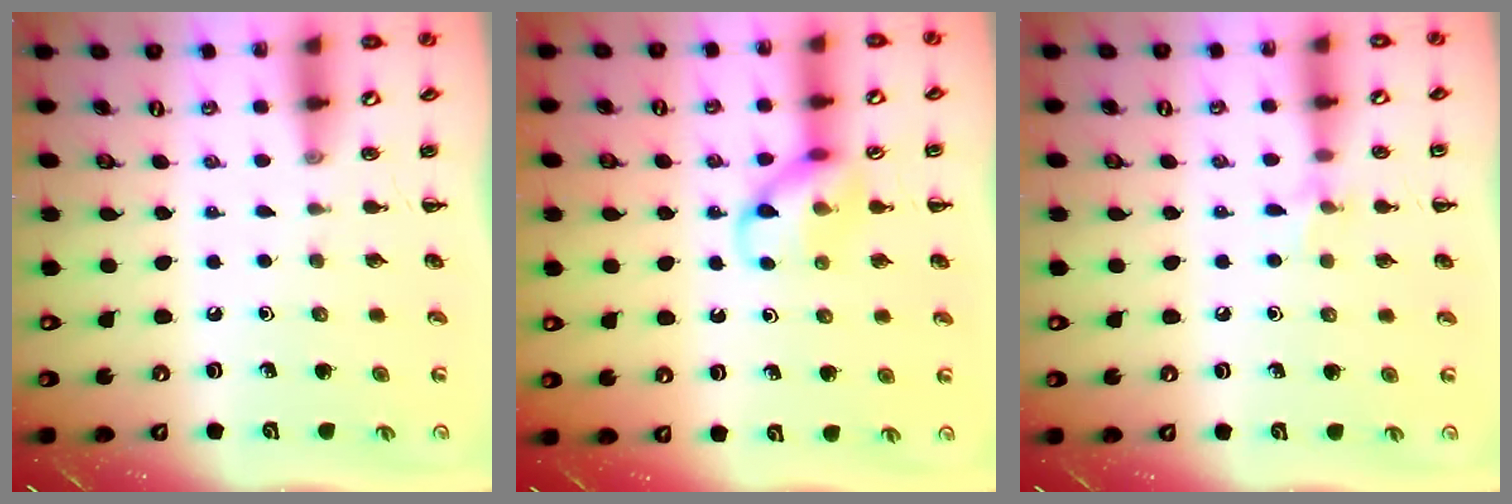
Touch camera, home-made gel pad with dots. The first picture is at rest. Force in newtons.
{"total": 11.7, "press": 11.6, "slide": 1.1}
{"total": 5.8, "press": 5.5, "slide": 1.9}